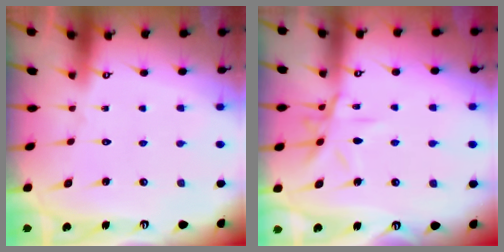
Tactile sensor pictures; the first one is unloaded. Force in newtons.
{"total": 10.6, "press": 10.5, "slide": 0.9}